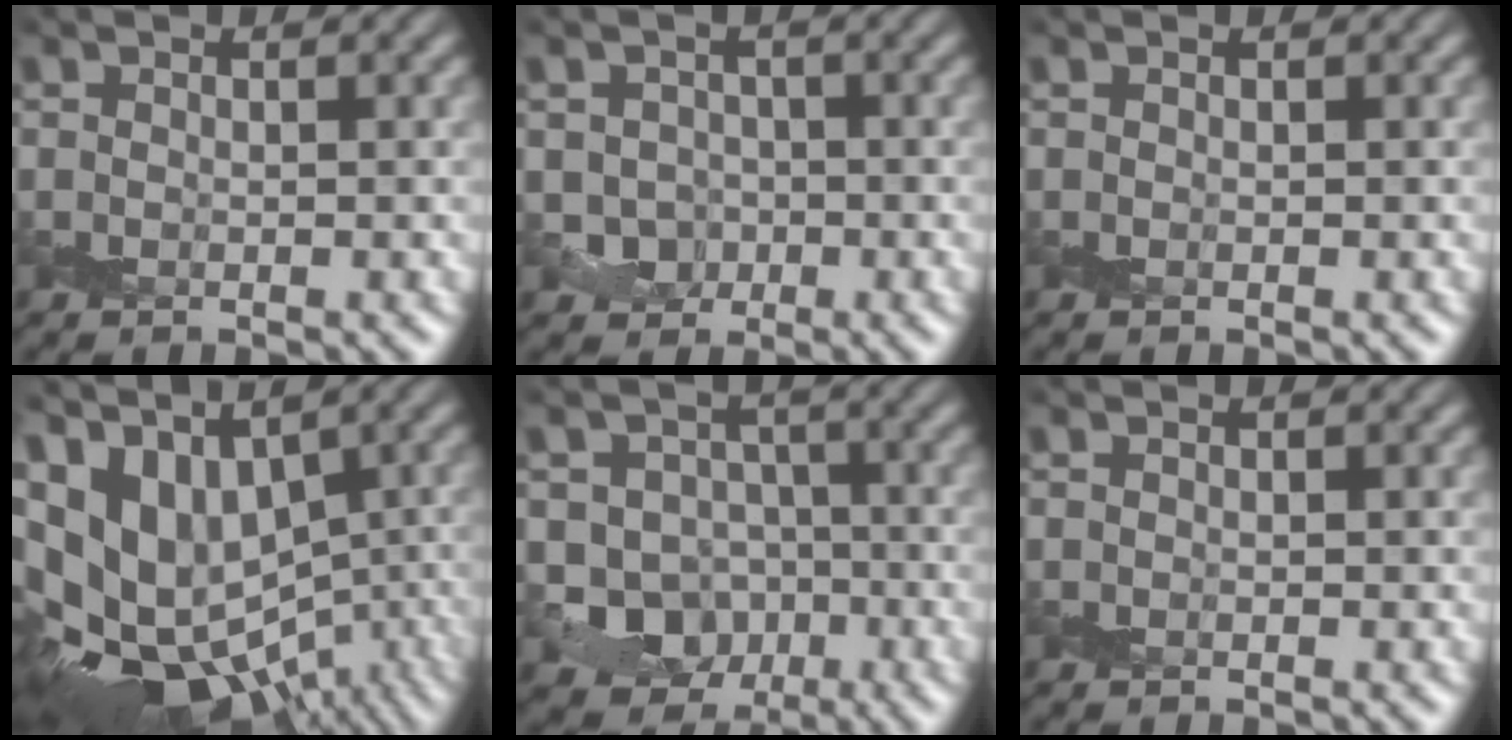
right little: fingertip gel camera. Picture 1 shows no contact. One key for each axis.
{"total": 1.8, "fx": -0.4, "fy": 1.7, "fz": 0.3, "tx": 0.004, "ty": -0.001, "tz": -0.013}
{"total": 0.0}
{"total": 13.6, "fx": -1.4, "fy": 9.2, "fz": 9.9, "tx": -0.167, "ty": -0.025, "tz": 0.019}
{"total": 5.3, "fx": -1.3, "fy": 4.8, "fz": 1.8, "tx": -0.006, "ty": -0.007, "tz": -0.047}
{"total": 0.0}